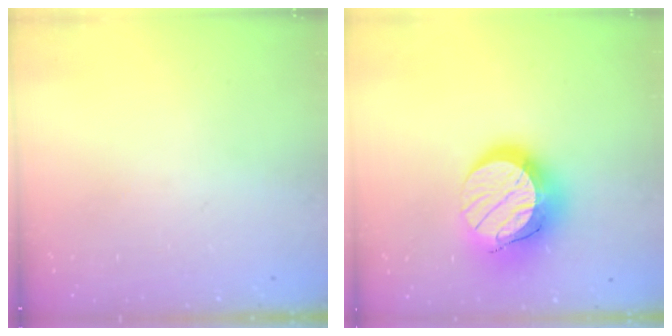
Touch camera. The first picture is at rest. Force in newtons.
{"total": 17.7, "press": 17.7, "slide": 1.6}